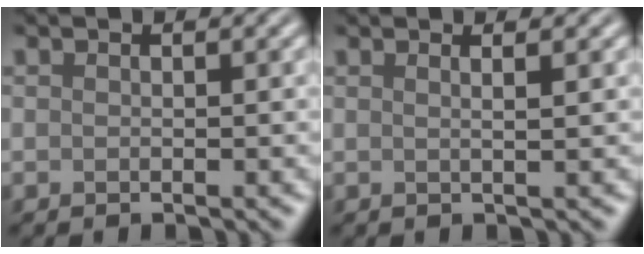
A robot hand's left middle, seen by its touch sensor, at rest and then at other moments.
{"total": 2.0, "force": [0.8, 0.9, 1.6], "torque": [-0.010, 0.010, -0.015]}